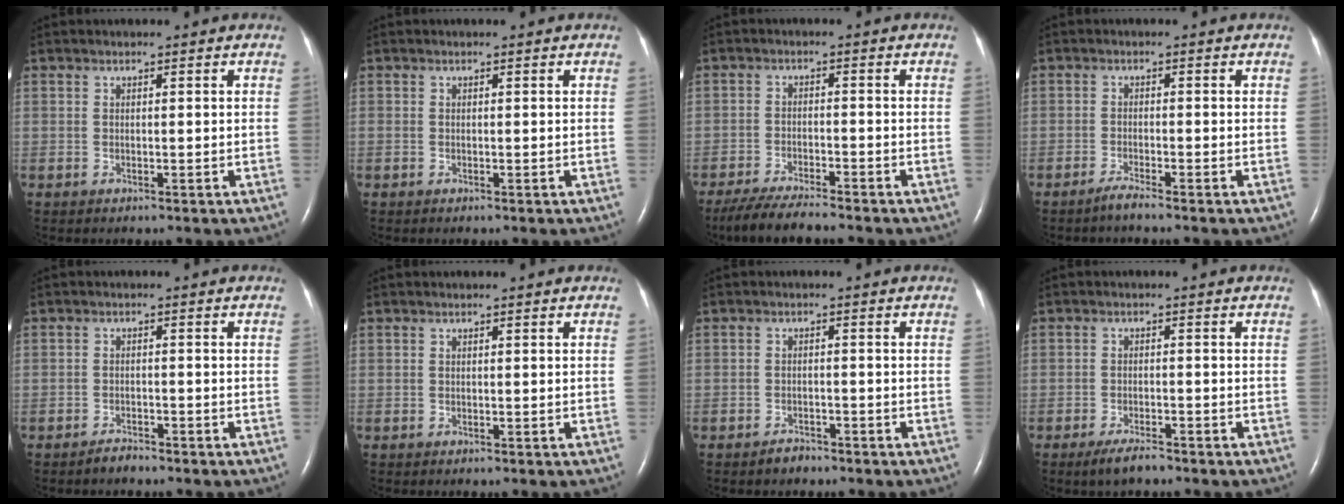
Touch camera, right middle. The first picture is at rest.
{"total": 0.0}
{"total": 7.2, "force": [-6.4, 0.4, 3.3], "torque": [-0.058, -0.023, -0.111]}
{"total": 1.9, "force": [-1.6, -0.4, 0.8], "torque": [-0.028, -0.006, -0.033]}
{"total": 1.7, "force": [-1.6, 0.3, 0.4], "torque": [-0.015, -0.004, -0.027]}
{"total": 0.0}
{"total": 1.9, "force": [-1.6, 0.8, 0.5], "torque": [-0.016, -0.002, -0.024]}
{"total": 3.4, "force": [-2.7, 0.7, 2.0], "torque": [-0.049, -0.007, -0.046]}